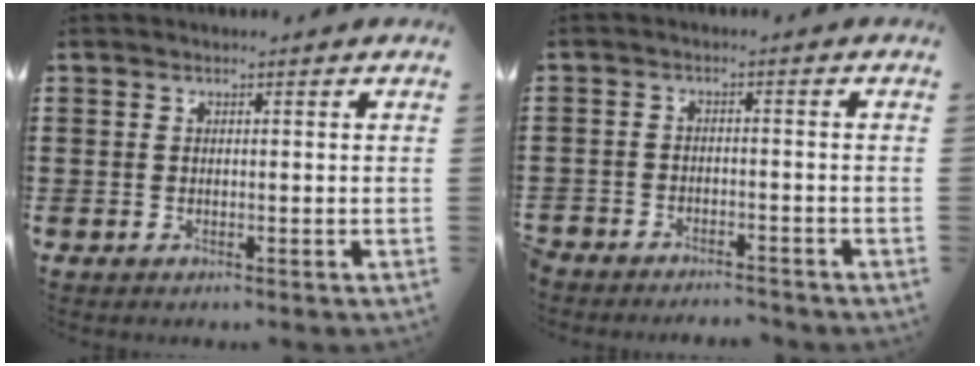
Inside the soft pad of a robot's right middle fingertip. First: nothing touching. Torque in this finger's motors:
{"motor_torque": [0.77, 0.18, 0.12, 0.14]}